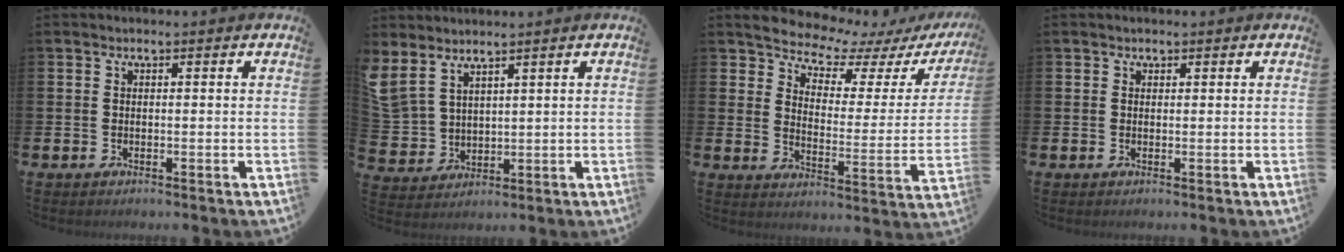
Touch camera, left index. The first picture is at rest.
{"total": 4.7, "force": [4.0, 2.2, 1.2], "torque": [-0.032, -0.017, 0.072]}
{"total": 6.7, "force": [6.4, 1.4, 1.4], "torque": [-0.047, -0.062, 0.104]}
{"total": 0.9, "force": [0.7, 0.4, 0.0], "torque": [0.014, -0.002, 0.011]}